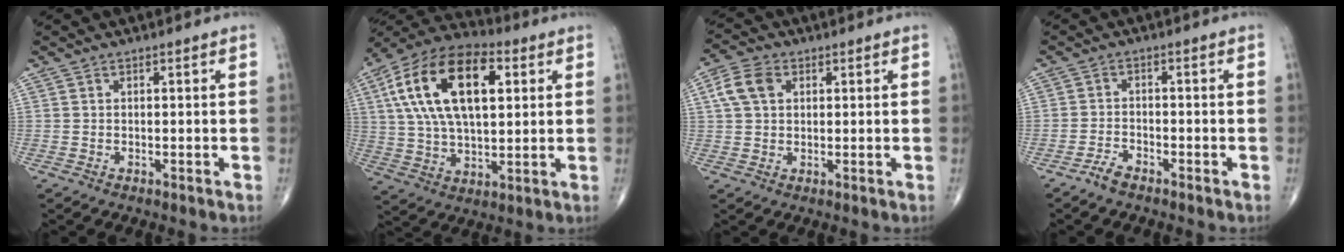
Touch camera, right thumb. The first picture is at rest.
{"total": 22.0, "force": [6.1, 11.4, 17.8], "torque": [-0.321, 0.009, 0.099]}
{"total": 6.2, "force": [1.9, 4.3, 4.1], "torque": [-0.080, 0.010, 0.033]}
{"total": 2.7, "force": [-2.3, 0.8, 1.2], "torque": [-0.031, 0.011, -0.044]}